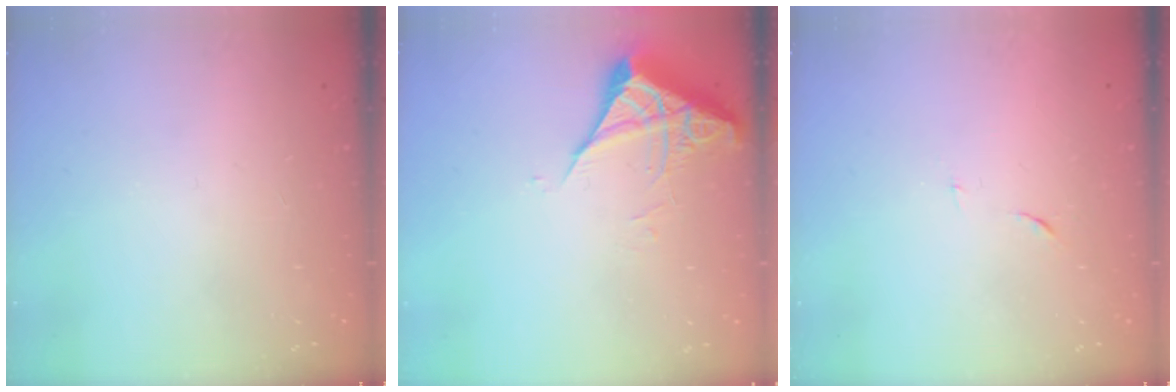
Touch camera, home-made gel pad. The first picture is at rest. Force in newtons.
{"total": 5.4, "press": 5.3, "slide": 0.6}
{"total": 4.5, "press": 4.3, "slide": 1.0}